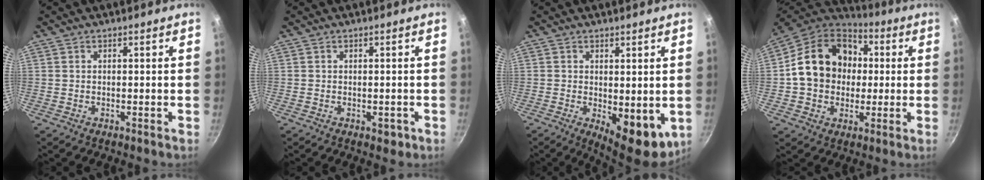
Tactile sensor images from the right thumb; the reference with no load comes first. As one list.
[{"total": 0.5, "force": [-0.3, 0.3, 0.3], "torque": [-0.003, 0.001, -0.005]}, {"total": 8.7, "force": [-0.8, 4.1, 7.6], "torque": [-0.085, -0.012, 0.001]}, {"total": 18.8, "force": [2.0, 15.2, 10.9], "torque": [-0.163, 0.031, 0.024]}]